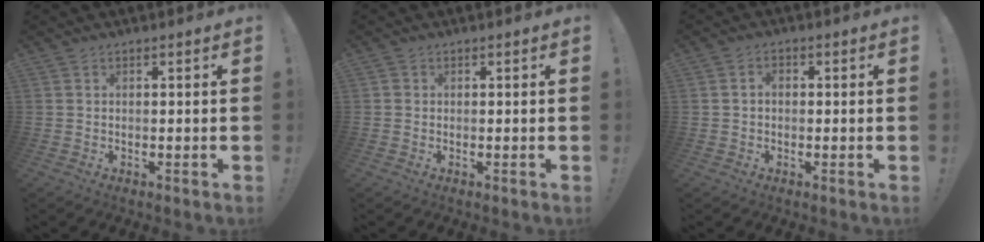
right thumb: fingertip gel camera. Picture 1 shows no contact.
{"total": 0.7, "force": [0.0, 0.7, 0.0], "torque": [-0.004, 0.004, 0.002]}
{"total": 2.1, "force": [-0.5, 1.5, 1.4], "torque": [-0.019, 0.006, -0.011]}